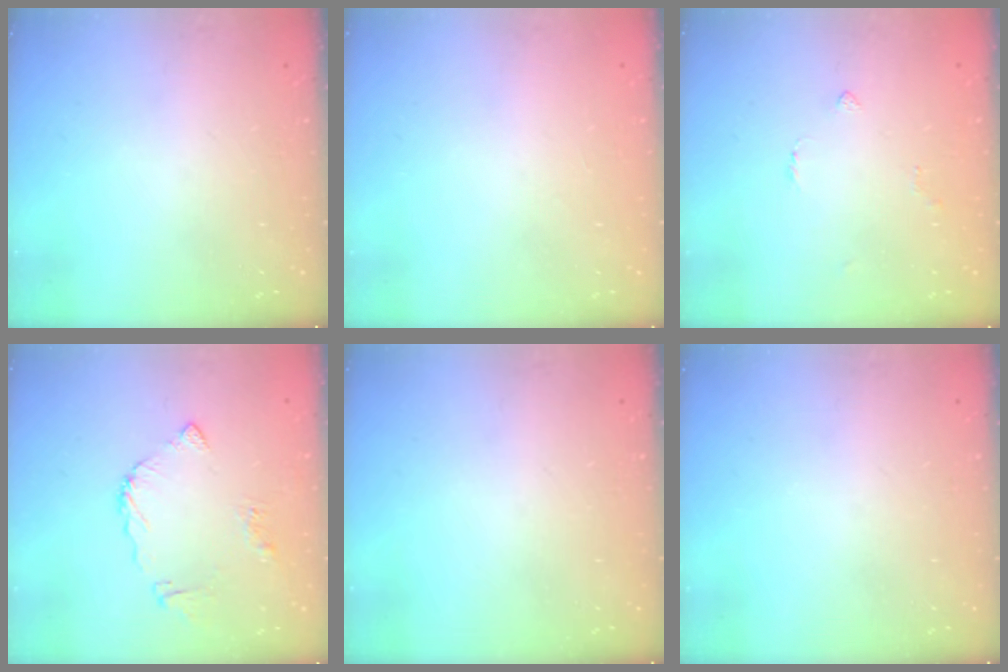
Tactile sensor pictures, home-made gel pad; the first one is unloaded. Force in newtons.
{"total": 1.7, "press": 1.7, "slide": 0.1}
{"total": 2.3, "press": 2.2, "slide": 0.6}
{"total": 6.7, "press": 6.7, "slide": 0.7}
{"total": 0.0}
{"total": 0.0}